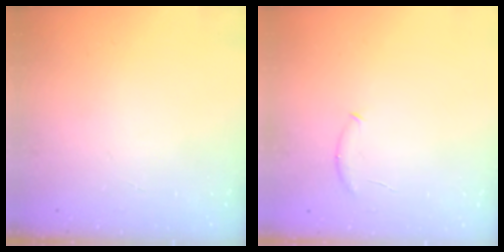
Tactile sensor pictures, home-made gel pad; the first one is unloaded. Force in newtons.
{"total": 5.8, "press": 5.7, "slide": 1.2}